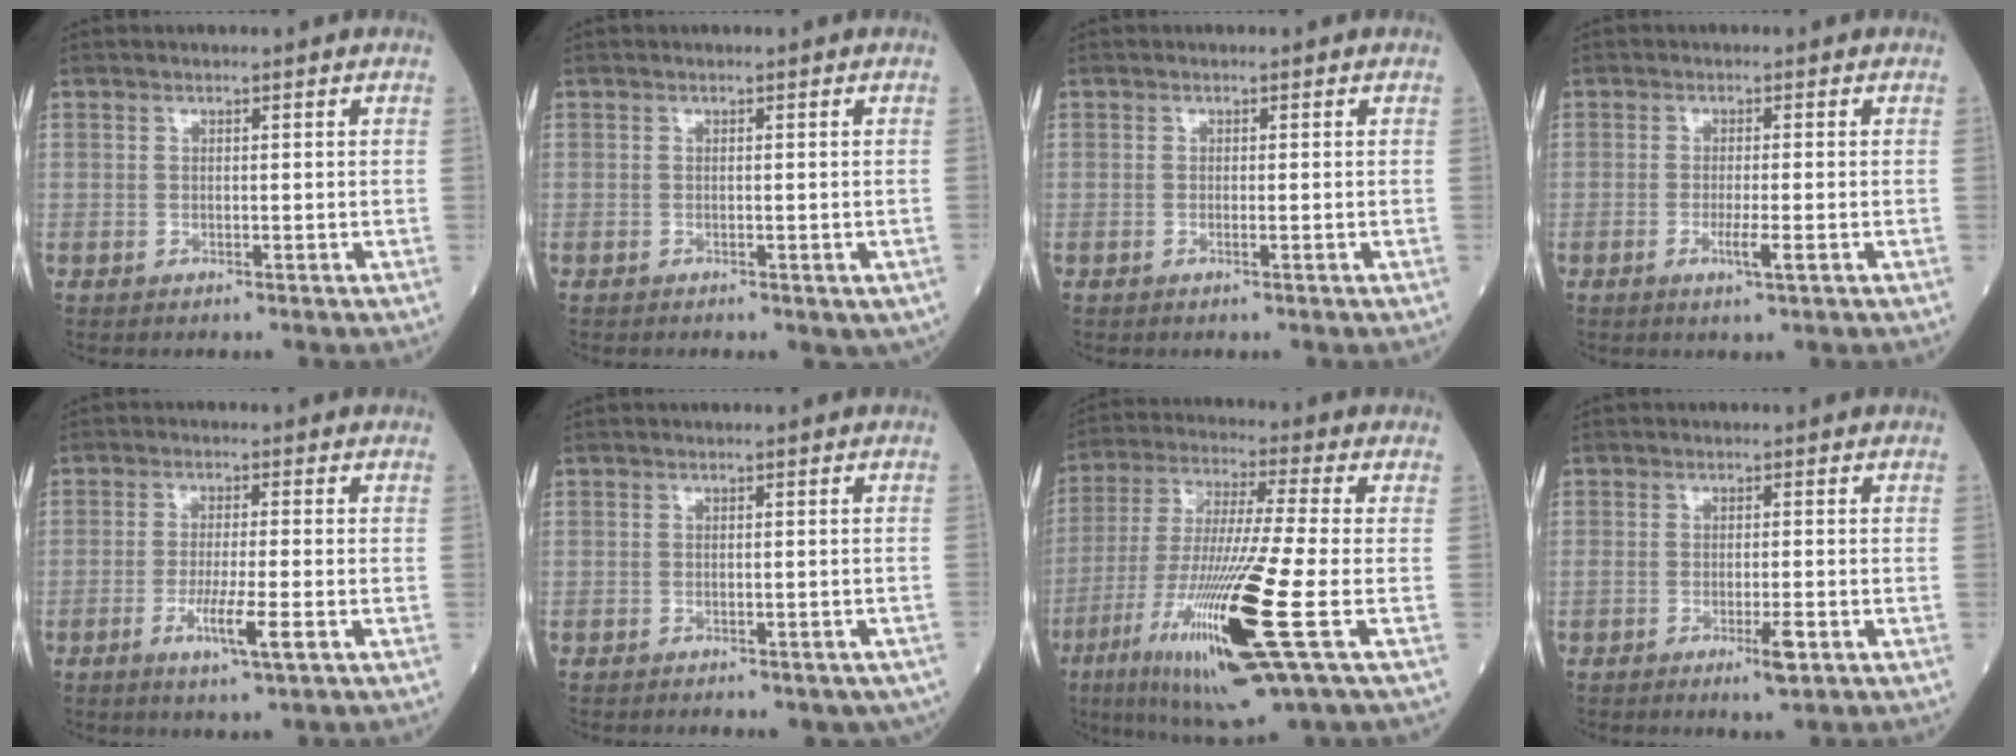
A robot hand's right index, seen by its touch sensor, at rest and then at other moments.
{"total": 2.4, "force": [-1.2, 1.1, 1.7], "torque": [-0.017, -0.003, -0.015]}
{"total": 0.5, "force": [-0.2, -0.1, 0.5], "torque": [-0.009, 0.000, -0.005]}
{"total": 2.9, "force": [-1.1, 0.0, 2.7], "torque": [-0.048, -0.005, -0.018]}
{"total": 5.9, "force": [-2.3, 0.0, 5.4], "torque": [-0.099, -0.011, -0.040]}
{"total": 6.4, "force": [-5.0, 2.5, 3.2], "torque": [-0.029, 0.002, -0.055]}
{"total": 20.2, "force": [-7.2, 0.3, 18.9], "torque": [-0.385, -0.048, -0.135]}
{"total": 3.1, "force": [-1.5, 0.2, 2.7], "torque": [-0.043, -0.006, -0.023]}